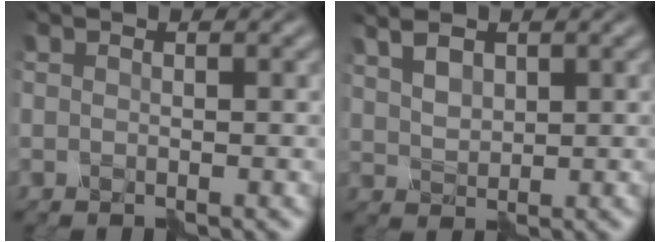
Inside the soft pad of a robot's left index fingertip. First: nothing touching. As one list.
[{"total": 3.2, "force": [2.1, 1.6, 1.8], "torque": [-0.034, 0.016, 0.038]}]